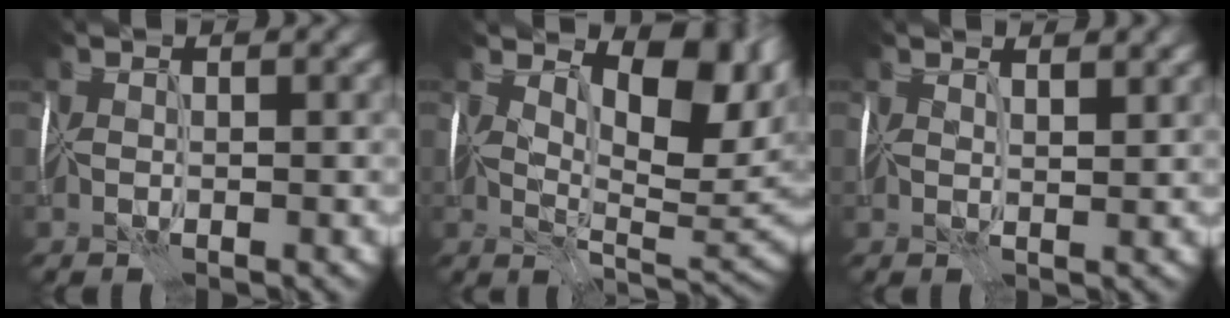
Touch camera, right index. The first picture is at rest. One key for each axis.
{"total": 9.0, "fx": 3.3, "fy": 4.3, "fz": 7.2, "tx": -0.114, "ty": -0.011, "tz": 0.055}
{"total": 2.1, "fx": 1.6, "fy": 0.4, "fz": 1.2, "tx": -0.015, "ty": 0.005, "tz": 0.015}